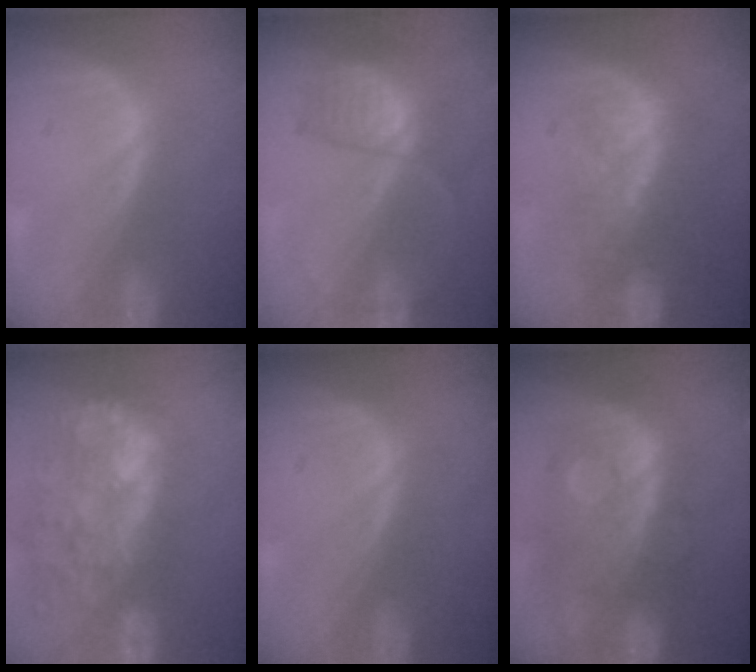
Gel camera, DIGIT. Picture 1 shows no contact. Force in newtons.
{"total": 7.3, "press": 6.0, "slide": 4.0}
{"total": 9.3, "press": 8.3, "slide": 4.2}
{"total": 14.2, "press": 11.6, "slide": 8.1}
{"total": 0.0}
{"total": 11.3, "press": 9.8, "slide": 5.6}